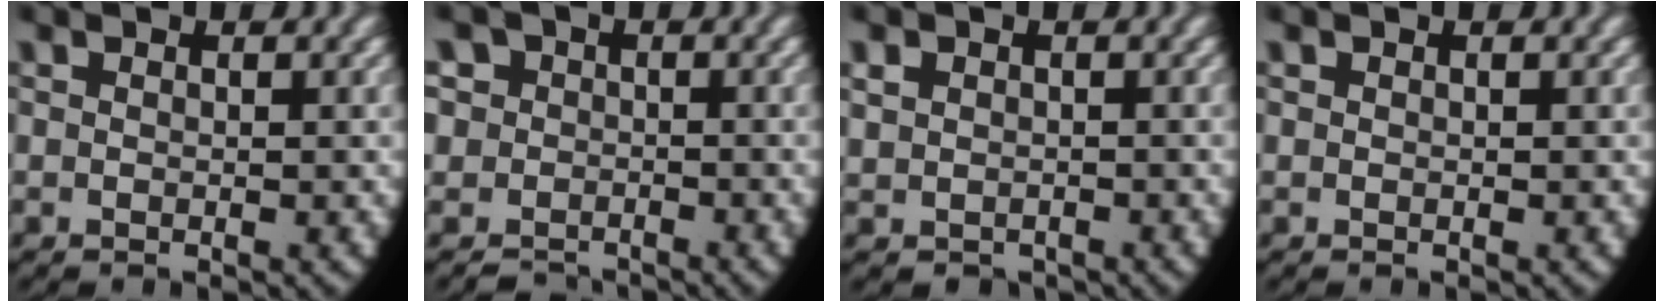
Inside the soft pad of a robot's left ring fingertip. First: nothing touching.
{"total": 5.7, "force": [-2.0, 5.2, 1.4], "torque": [-0.038, -0.012, -0.042]}
{"total": 2.1, "force": [-0.5, 2.0, 0.6], "torque": [-0.024, -0.016, 0.003]}
{"total": 0.0}